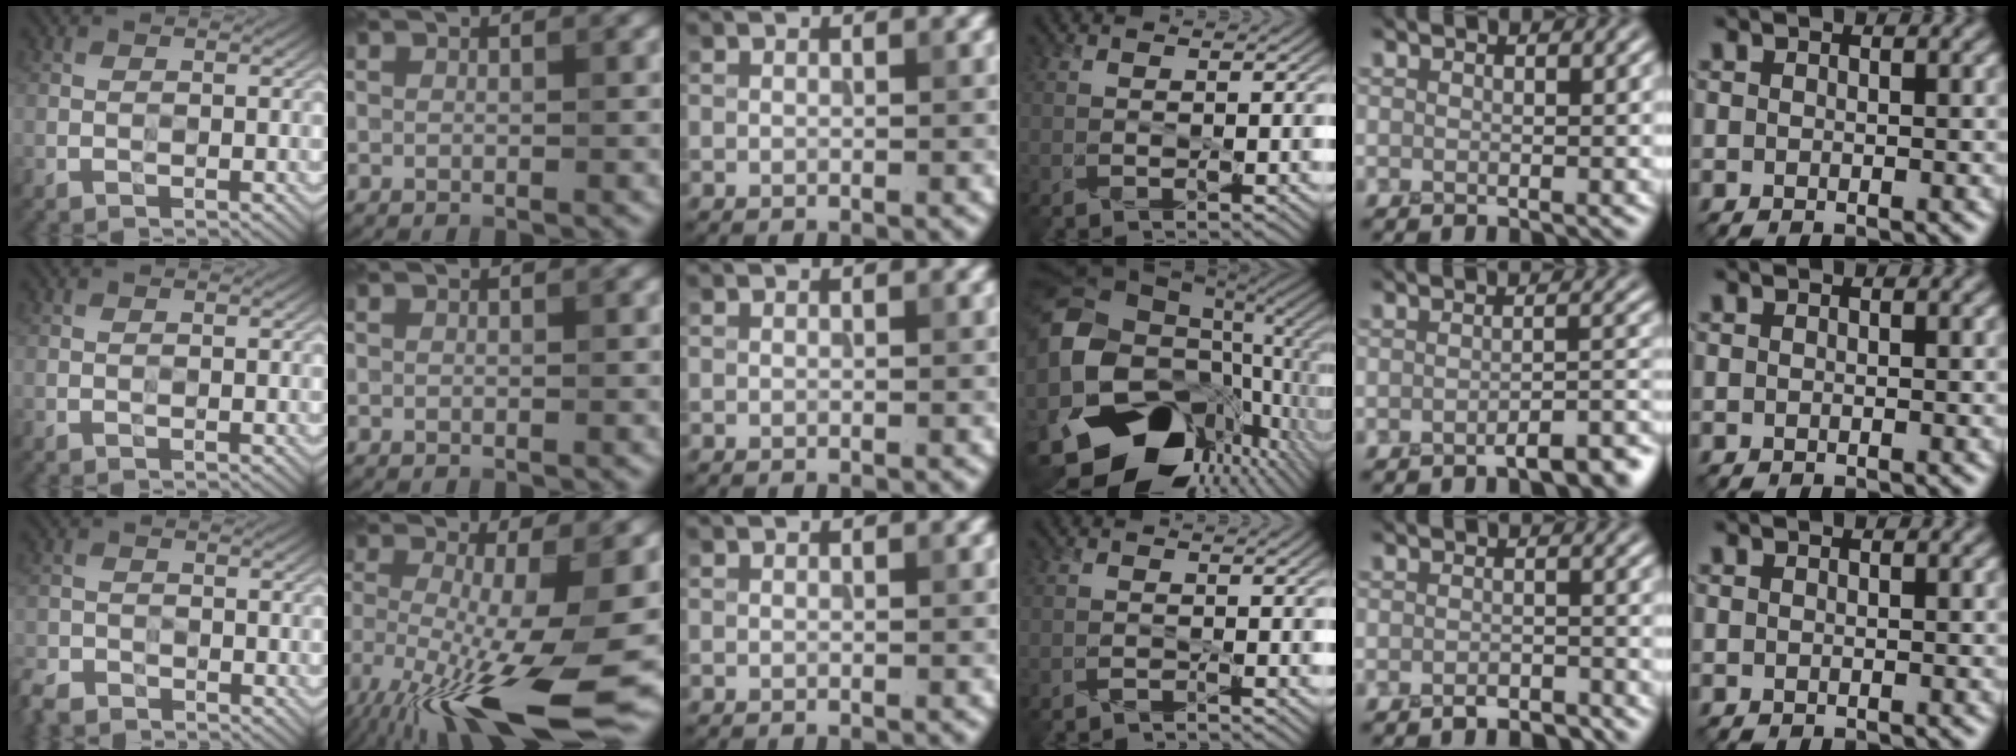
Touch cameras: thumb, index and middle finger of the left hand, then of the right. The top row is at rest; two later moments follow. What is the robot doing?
{"motion": "peel", "object": "tape"}